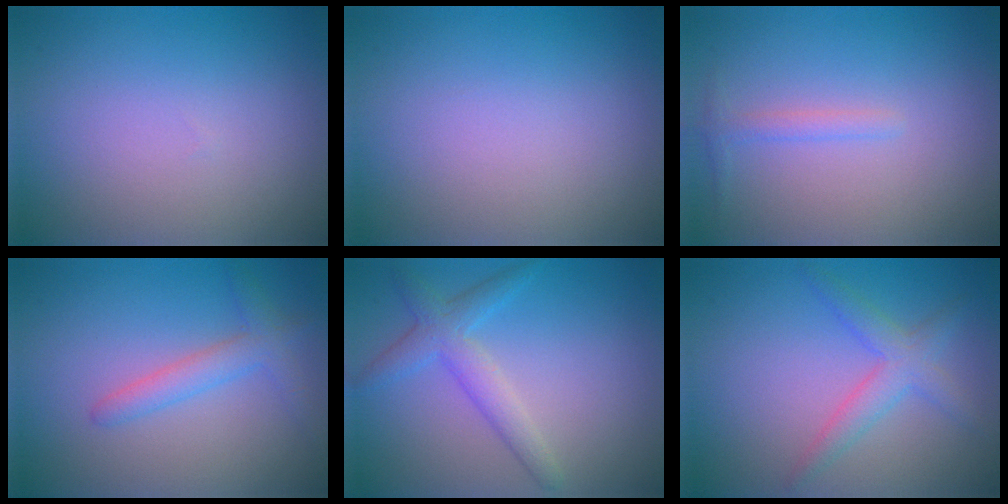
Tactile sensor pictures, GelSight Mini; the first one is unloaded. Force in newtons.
{"total": 0.0}
{"total": 1.1, "press": 1.1, "slide": 0.0}
{"total": 2.4, "press": 2.4, "slide": 0.1}
{"total": 3.3, "press": 3.3, "slide": 0.1}
{"total": 2.9, "press": 2.9, "slide": 0.1}